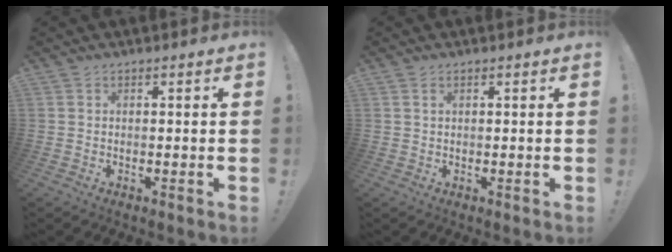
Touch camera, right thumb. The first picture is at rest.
{"total": 1.1, "force": [0.6, 0.6, 0.7], "torque": [-0.014, 0.002, 0.011]}